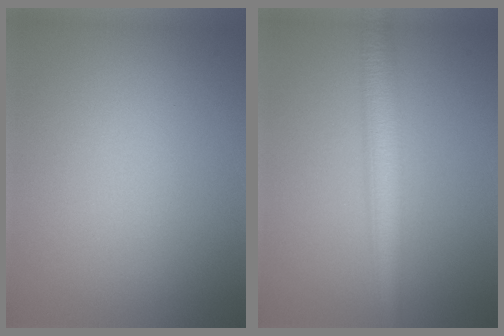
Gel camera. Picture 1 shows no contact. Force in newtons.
{"total": 4.4, "press": 4.4, "slide": 0.1}